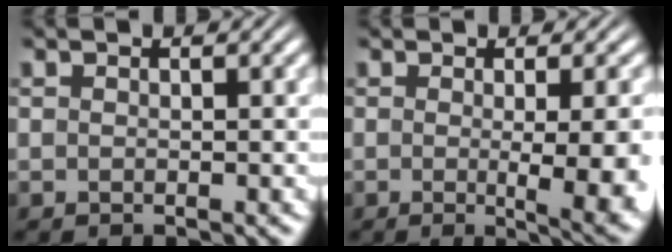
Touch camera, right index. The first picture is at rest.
{"total": 6.5, "force": [-1.4, 1.3, 6.2], "torque": [-0.073, -0.012, -0.019]}